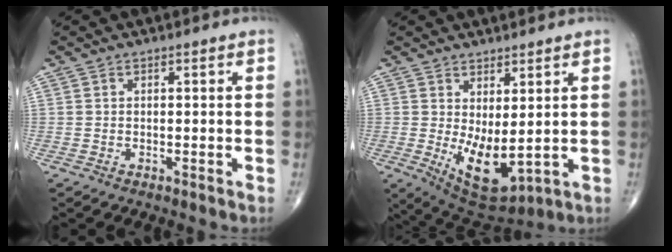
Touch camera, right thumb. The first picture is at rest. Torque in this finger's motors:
{"motor_torque": [0.08, 1.49, 1.08, 0.26, 0.30]}